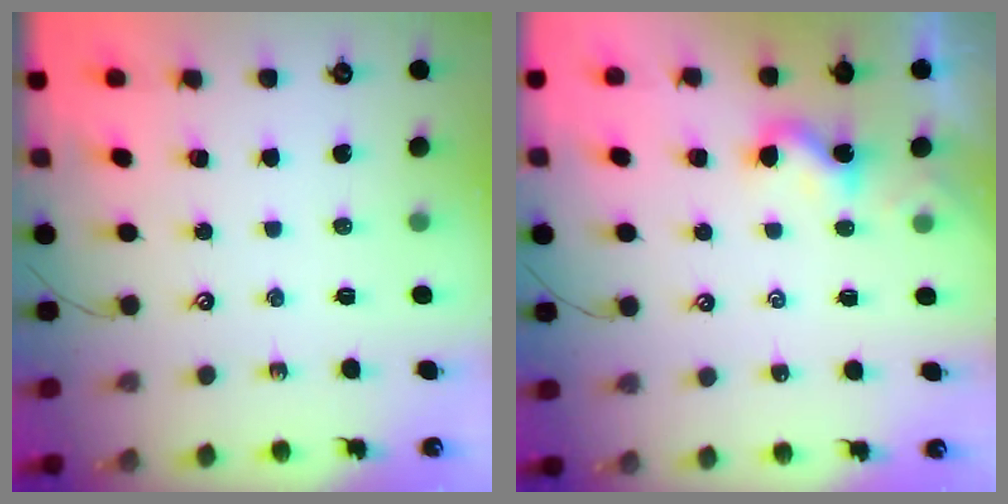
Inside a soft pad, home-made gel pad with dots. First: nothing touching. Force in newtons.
{"total": 1.3, "press": 1.2, "slide": 0.5}